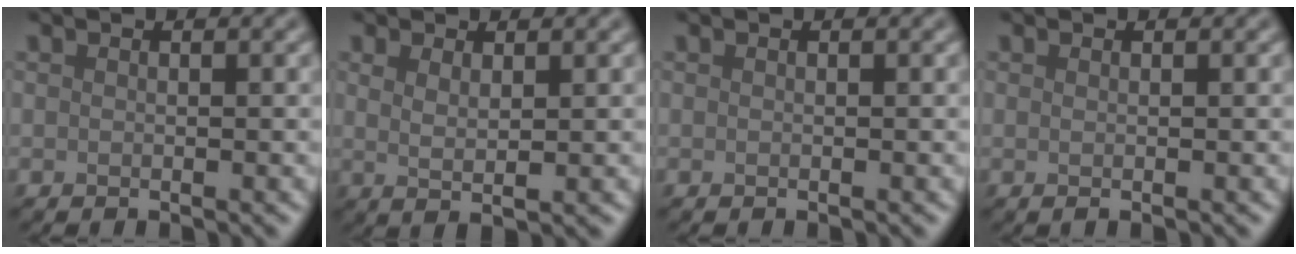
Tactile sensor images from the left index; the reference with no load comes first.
{"total": 1.8, "force": [0.8, 0.5, 1.5], "torque": [-0.025, -0.005, 0.017]}
{"total": 0.0}
{"total": 0.5, "force": [-0.1, 0.1, 0.5], "torque": [-0.007, -0.001, -0.002]}